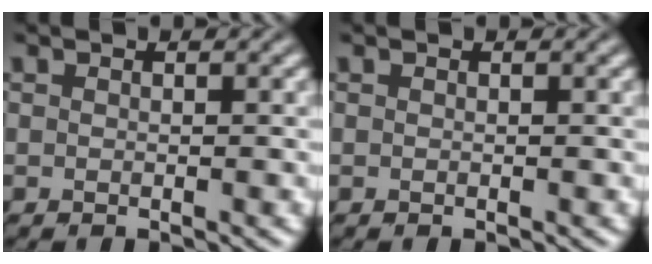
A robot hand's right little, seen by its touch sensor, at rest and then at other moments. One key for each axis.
{"total": 0.0}